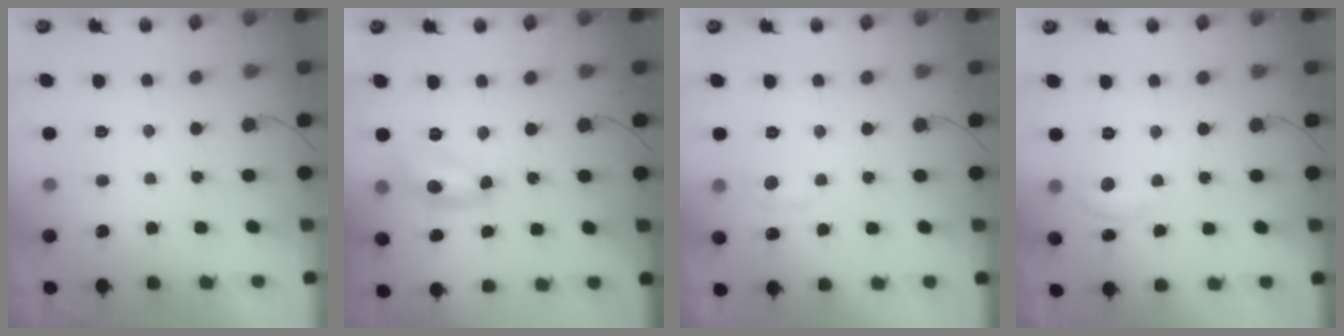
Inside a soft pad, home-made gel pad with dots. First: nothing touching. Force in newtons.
{"total": 12.2, "press": 12.1, "slide": 0.8}
{"total": 6.1, "press": 6.0, "slide": 0.9}
{"total": 6.6, "press": 6.6, "slide": 0.6}